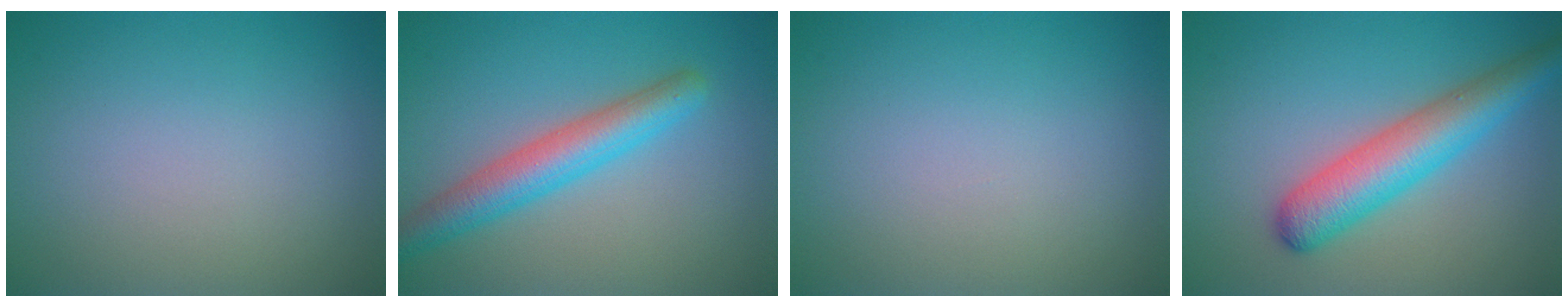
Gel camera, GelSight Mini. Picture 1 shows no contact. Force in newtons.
{"total": 4.6, "press": 4.6, "slide": 0.2}
{"total": 0.0}
{"total": 5.8, "press": 5.8, "slide": 0.2}